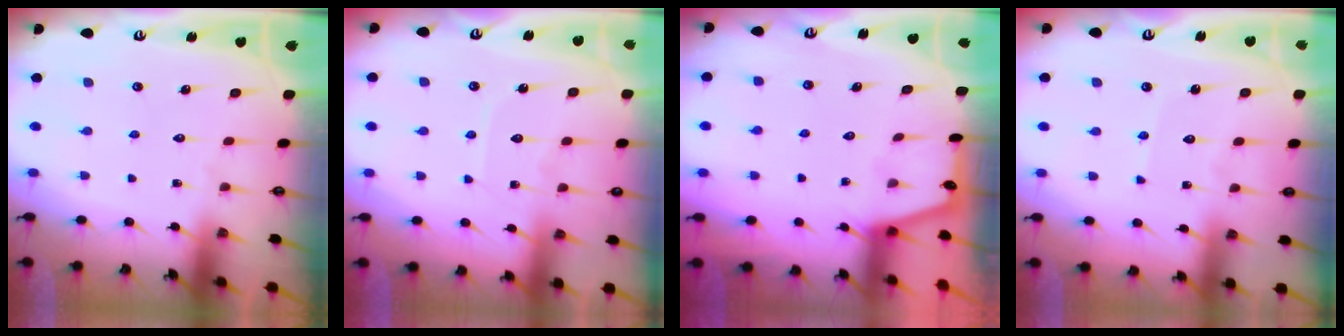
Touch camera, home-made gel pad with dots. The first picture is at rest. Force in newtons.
{"total": 6.0, "press": 5.9, "slide": 0.7}
{"total": 1.0, "press": 1.0, "slide": 0.2}
{"total": 3.6, "press": 3.5, "slide": 0.4}